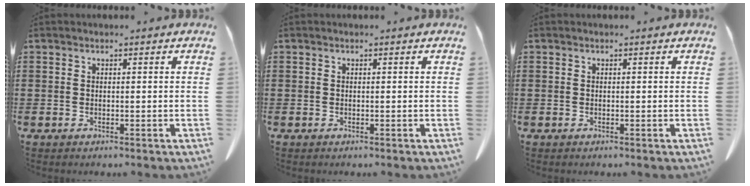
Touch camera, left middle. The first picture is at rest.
{"total": 0.0}
{"total": 0.0}